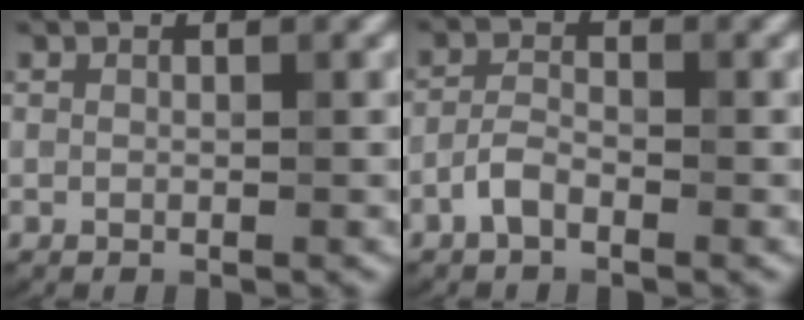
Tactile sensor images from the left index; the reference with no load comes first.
{"total": 1.9, "force": [-1.4, 0.5, 1.2], "torque": [-0.028, 0.010, -0.029]}